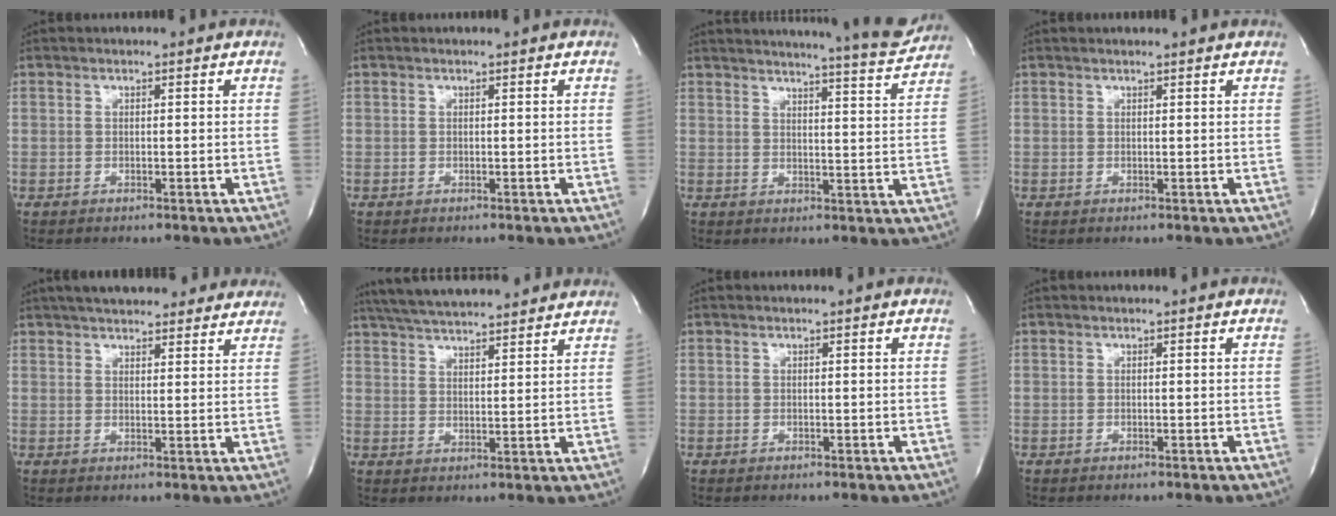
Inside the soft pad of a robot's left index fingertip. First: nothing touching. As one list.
[{"total": 0.0}, {"total": 15.4, "force": [14.6, 0.1, 4.9], "torque": [-0.074, -0.051, 0.172]}, {"total": 2.1, "force": [1.9, -0.1, 0.7], "torque": [-0.013, 0.012, 0.024]}, {"total": 18.1, "force": [15.8, 4.7, 7.5], "torque": [-0.110, 0.035, 0.207]}, {"total": 17.3, "force": [15.4, 2.5, 7.4], "torque": [-0.127, 0.040, 0.227]}, {"total": 0.0}, {"total": 0.0}]